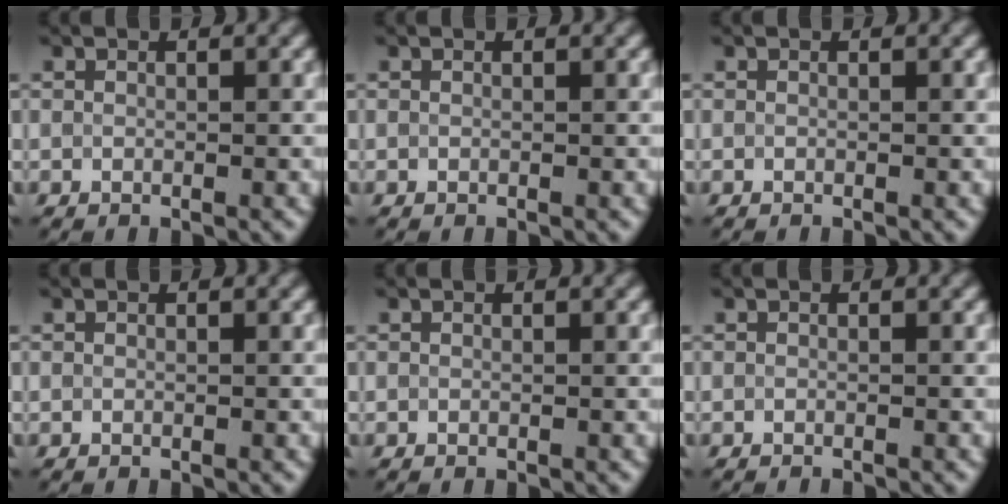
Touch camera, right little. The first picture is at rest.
{"total": 0.0}
{"total": 0.0}
{"total": 0.0}
{"total": 0.0}
{"total": 0.6, "force": [-0.5, 0.1, 0.3], "torque": [0.002, -0.002, -0.009]}